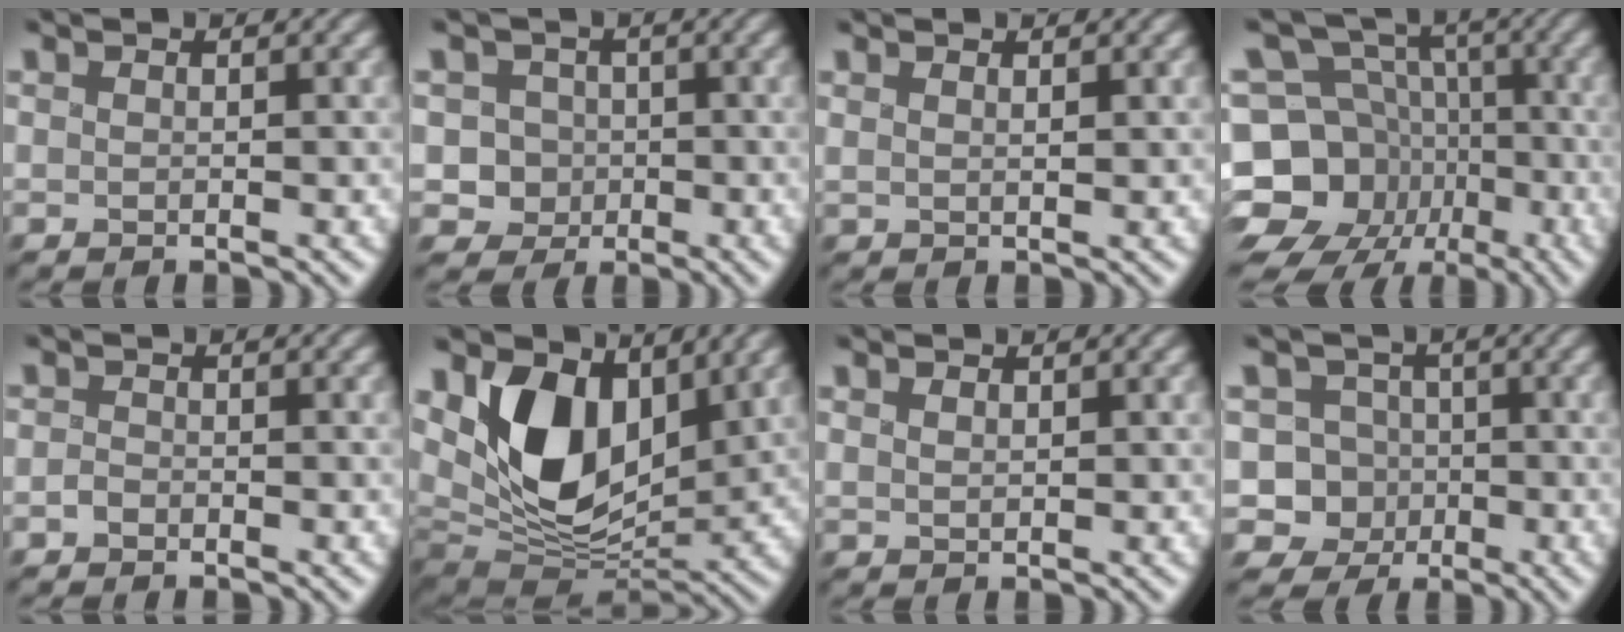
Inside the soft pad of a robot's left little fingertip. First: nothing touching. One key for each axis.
{"total": 3.2, "fx": -0.6, "fy": 3.0, "fz": 0.8, "tx": 0.004, "ty": 0.001, "tz": -0.020}
{"total": 0.8, "fx": 0.6, "fy": 0.1, "fz": 0.6, "tx": -0.009, "ty": 0.003, "tz": 0.005}
{"total": 14.8, "fx": -6.3, "fy": 11.8, "fz": 6.2, "tx": -0.134, "ty": -0.012, "tz": -0.117}
{"total": 1.1, "fx": -1.0, "fy": 0.5, "fz": 0.2, "tx": 0.000, "ty": -0.003, "tz": -0.025}
{"total": 10.3, "fx": 3.2, "fy": 6.6, "fz": 7.2, "tx": -0.139, "ty": -0.015, "tz": 0.049}
{"total": 0.7, "fx": 0.4, "fy": 0.3, "fz": 0.5, "tx": -0.012, "ty": -0.001, "tz": 0.006}
{"total": 6.4, "fx": -2.1, "fy": 5.7, "fz": 1.9, "tx": 0.001, "ty": 0.012, "tz": -0.073}